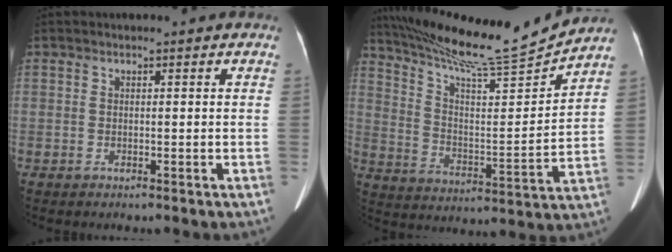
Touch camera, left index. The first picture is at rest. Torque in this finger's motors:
{"motor_torque": [-0.15, -0.50, 0.00, 0.04]}